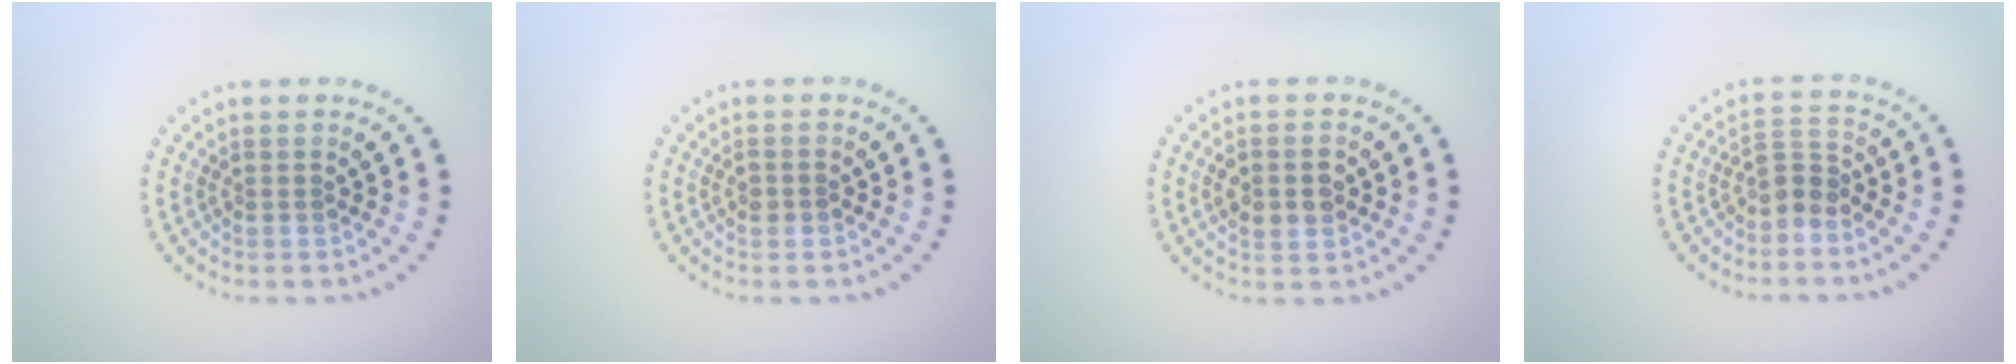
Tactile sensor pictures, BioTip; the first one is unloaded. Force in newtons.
{"total": 1.0, "press": 1.0, "slide": 0.1}
{"total": 2.4, "press": 2.4, "slide": 0.1}
{"total": 2.2, "press": 1.6, "slide": 1.5}